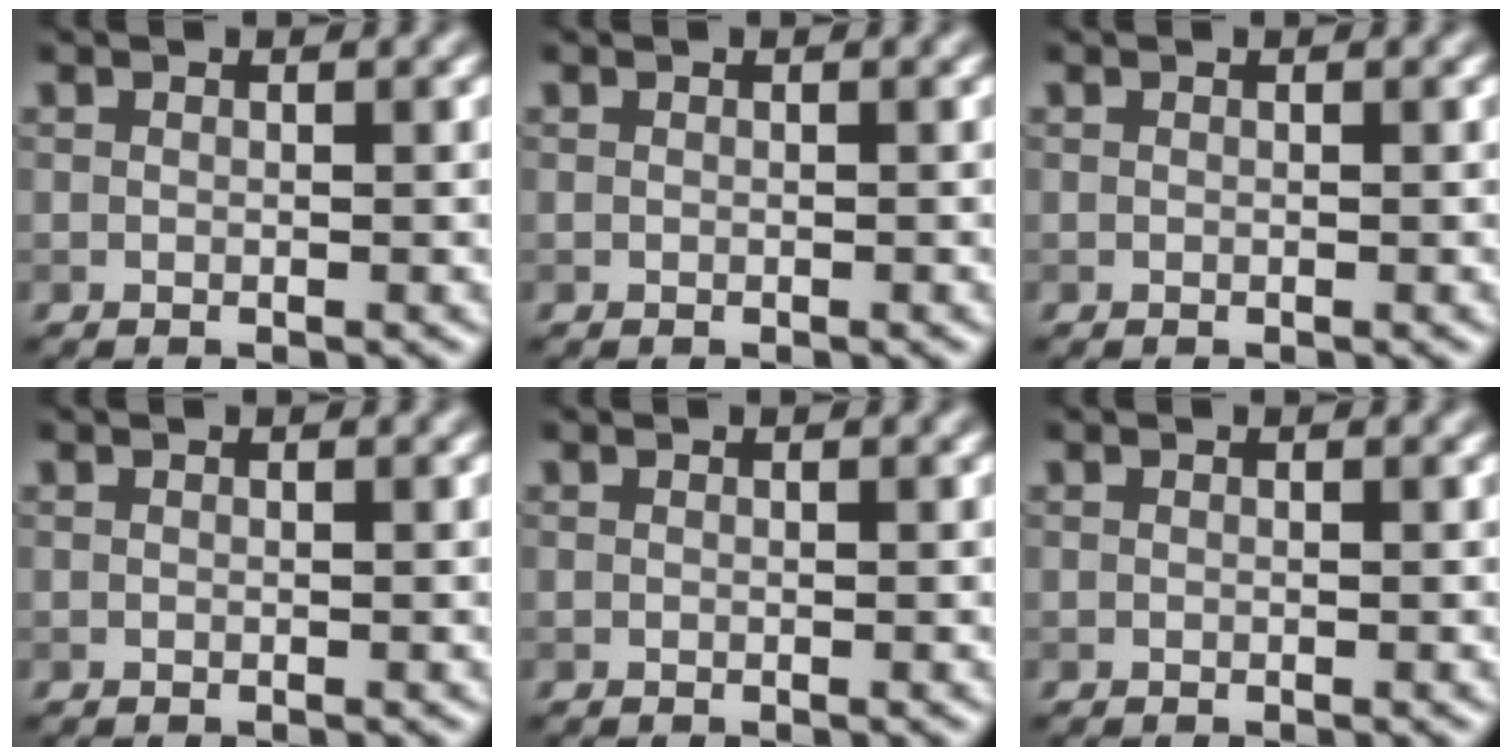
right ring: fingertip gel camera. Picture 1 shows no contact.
{"total": 0.0}
{"total": 0.0}
{"total": 0.0}
{"total": 0.0}
{"total": 0.0}